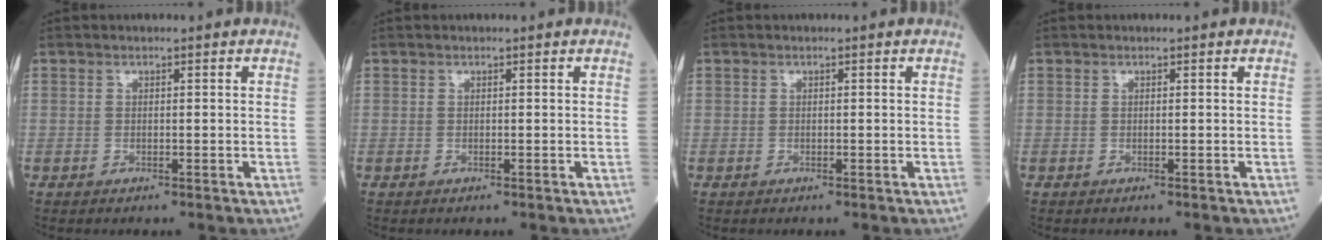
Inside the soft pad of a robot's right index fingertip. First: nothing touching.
{"total": 0.0}
{"total": 0.0}
{"total": 0.0}